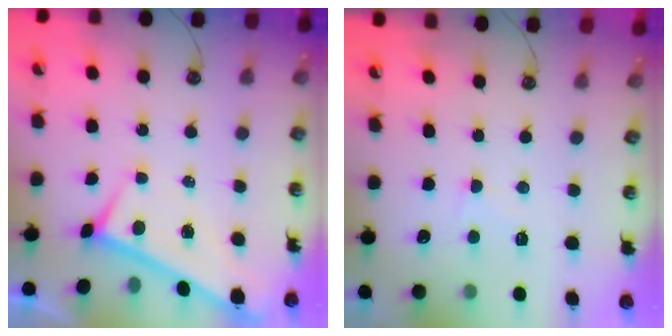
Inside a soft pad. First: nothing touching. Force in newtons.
{"total": 0.9, "press": 0.6, "slide": 0.7}